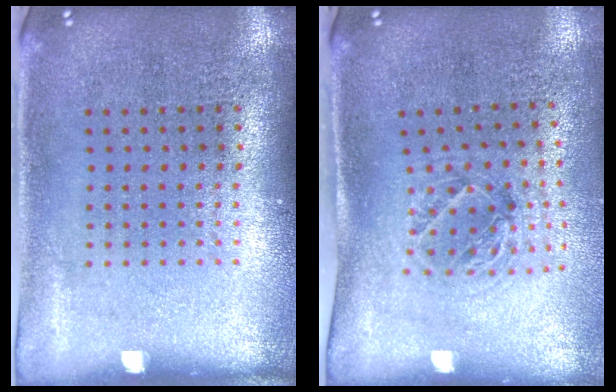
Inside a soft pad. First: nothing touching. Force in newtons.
{"total": 1.1, "press": 1.1, "slide": 0.4}